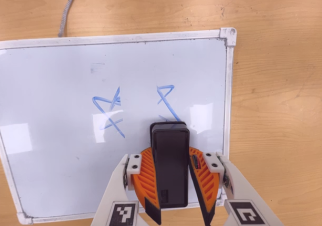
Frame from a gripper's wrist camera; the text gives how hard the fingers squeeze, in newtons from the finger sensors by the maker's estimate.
{"total": 9.0, "left": 8.7, "right": 9.4}